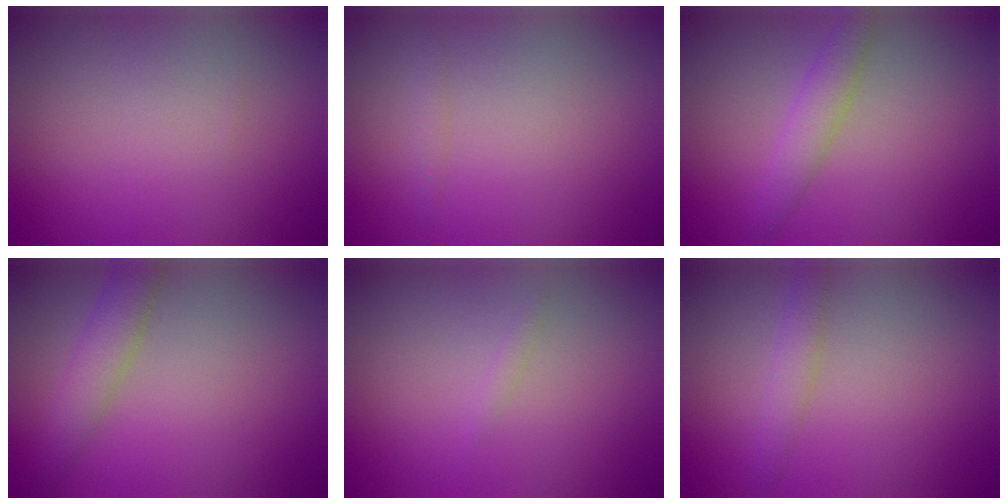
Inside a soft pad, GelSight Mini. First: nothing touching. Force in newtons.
{"total": 0.6, "press": 0.6, "slide": 0.0}
{"total": 2.7, "press": 2.7, "slide": 0.0}
{"total": 3.3, "press": 3.3, "slide": 0.1}
{"total": 0.5, "press": 0.5, "slide": 0.1}
{"total": 1.8, "press": 1.7, "slide": 0.2}